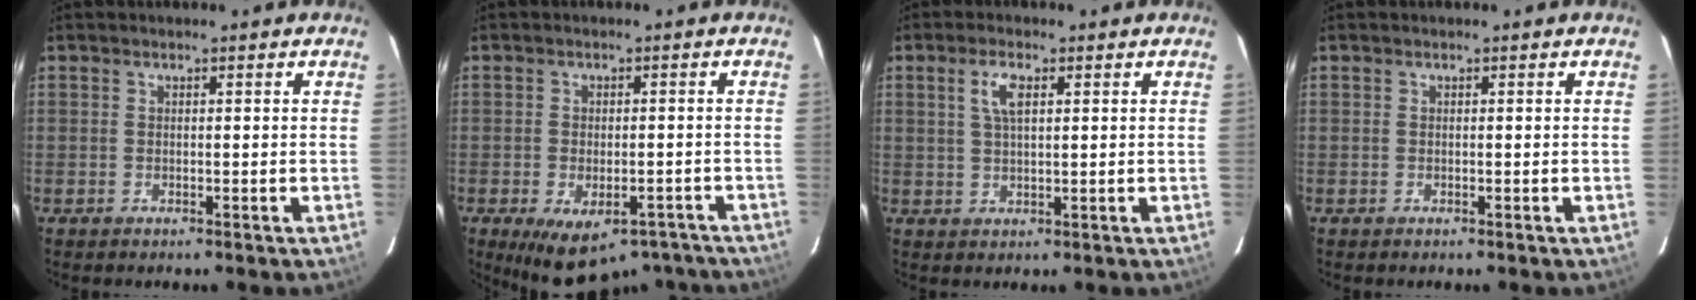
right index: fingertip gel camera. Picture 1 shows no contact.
{"total": 14.7, "force": [-10.3, 7.1, 7.7], "torque": [-0.138, -0.012, -0.128]}
{"total": 4.0, "force": [1.5, 1.4, 3.4], "torque": [-0.065, 0.006, 0.029]}
{"total": 0.0}